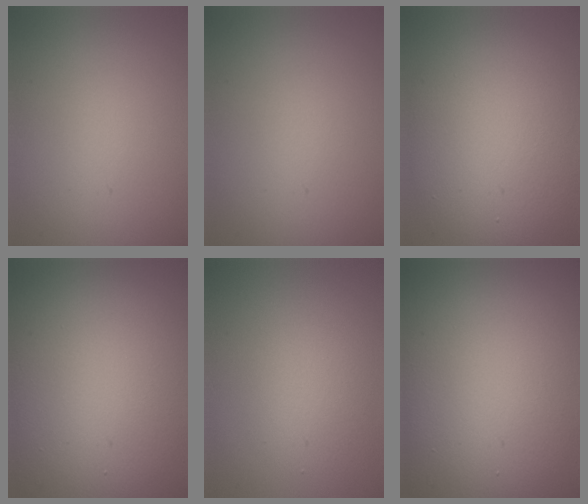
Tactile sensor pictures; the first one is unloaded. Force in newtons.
{"total": 0.0}
{"total": 9.8, "press": 9.8, "slide": 0.9}
{"total": 21.1, "press": 21.0, "slide": 1.3}
{"total": 2.5, "press": 2.5, "slide": 0.1}
{"total": 25.5, "press": 25.5, "slide": 1.0}